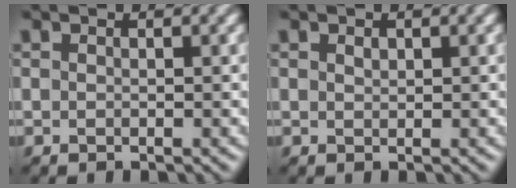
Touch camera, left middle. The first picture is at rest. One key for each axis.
{"total": 0.6, "fx": 0.3, "fy": 0.3, "fz": 0.3, "tx": -0.006, "ty": -0.001, "tz": 0.008}